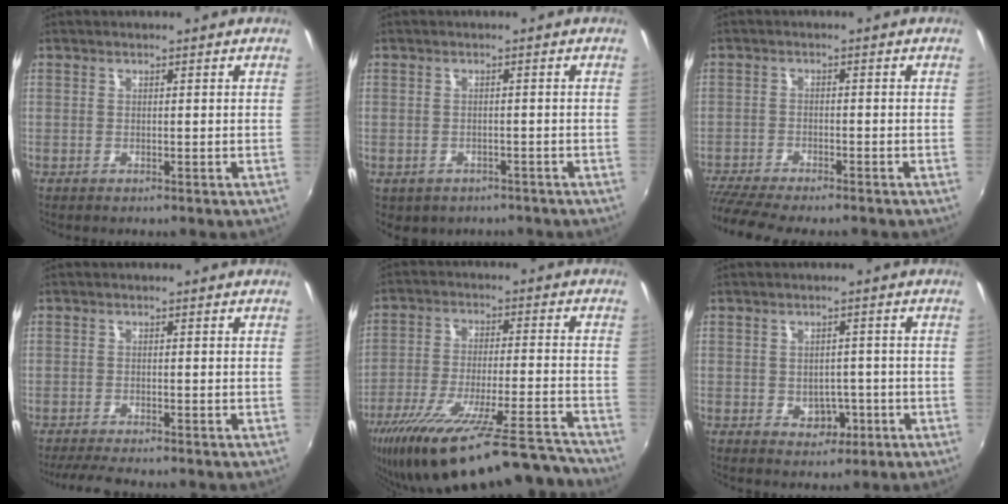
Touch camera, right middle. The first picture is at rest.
{"total": 4.5, "force": [-2.4, 3.3, 1.9], "torque": [-0.046, -0.014, -0.024]}
{"total": 9.7, "force": [-8.6, 1.2, 4.5], "torque": [-0.114, -0.034, -0.145]}
{"total": 4.8, "force": [-4.2, 0.4, 2.4], "torque": [-0.055, -0.017, -0.071]}
{"total": 25.6, "force": [-22.0, 3.1, 12.8], "torque": [-0.222, -0.054, -0.333]}
{"total": 4.2, "force": [-1.2, 3.5, 2.1], "torque": [-0.037, 0.004, -0.005]}